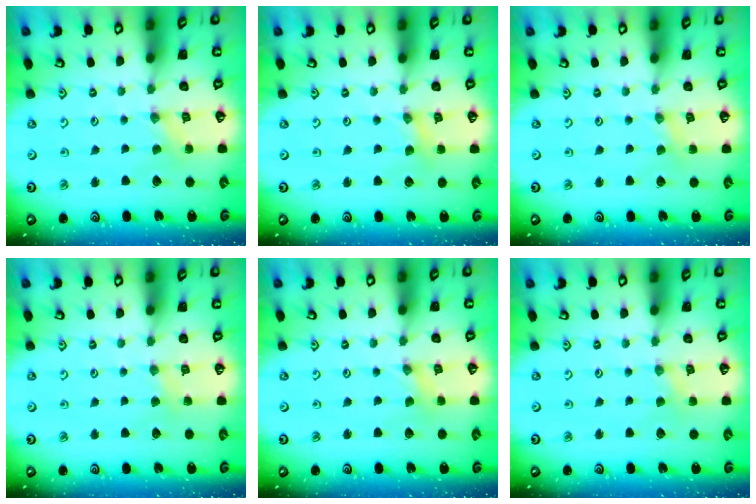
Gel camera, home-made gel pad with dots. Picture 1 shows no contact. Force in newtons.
{"total": 1.4, "press": 1.4, "slide": 0.3}
{"total": 0.8, "press": 0.8, "slide": 0.2}
{"total": 2.4, "press": 2.4, "slide": 0.4}
{"total": 0.0}
{"total": 1.3, "press": 1.3, "slide": 0.3}